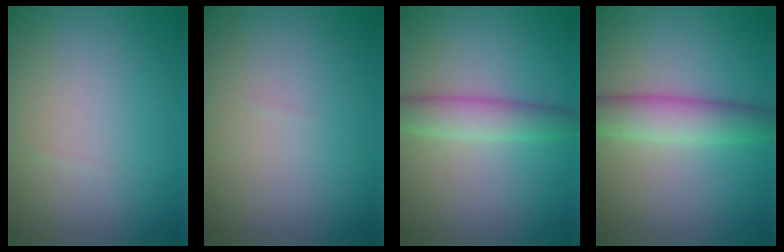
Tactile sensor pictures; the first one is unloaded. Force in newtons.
{"total": 0.0}
{"total": 3.2, "press": 3.2, "slide": 0.1}
{"total": 4.1, "press": 4.1, "slide": 0.1}